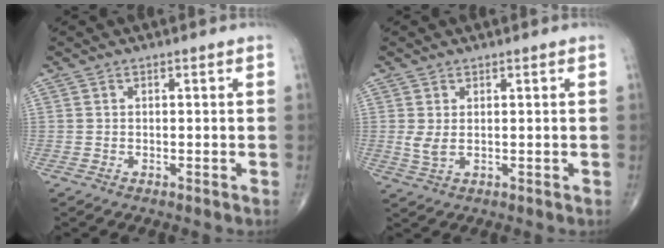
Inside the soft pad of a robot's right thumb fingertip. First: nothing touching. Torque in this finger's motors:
{"motor_torque": [0.77, 0.93, 0.30, -0.09, -0.01]}